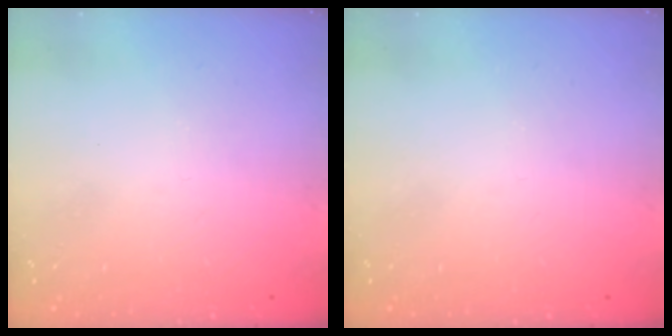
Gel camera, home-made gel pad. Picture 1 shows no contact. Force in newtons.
{"total": 0.0}